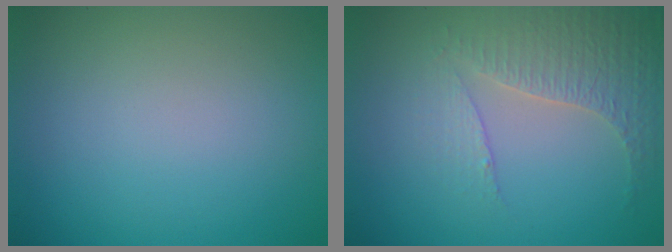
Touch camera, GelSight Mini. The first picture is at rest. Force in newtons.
{"total": 4.3, "press": 3.1, "slide": 2.9}